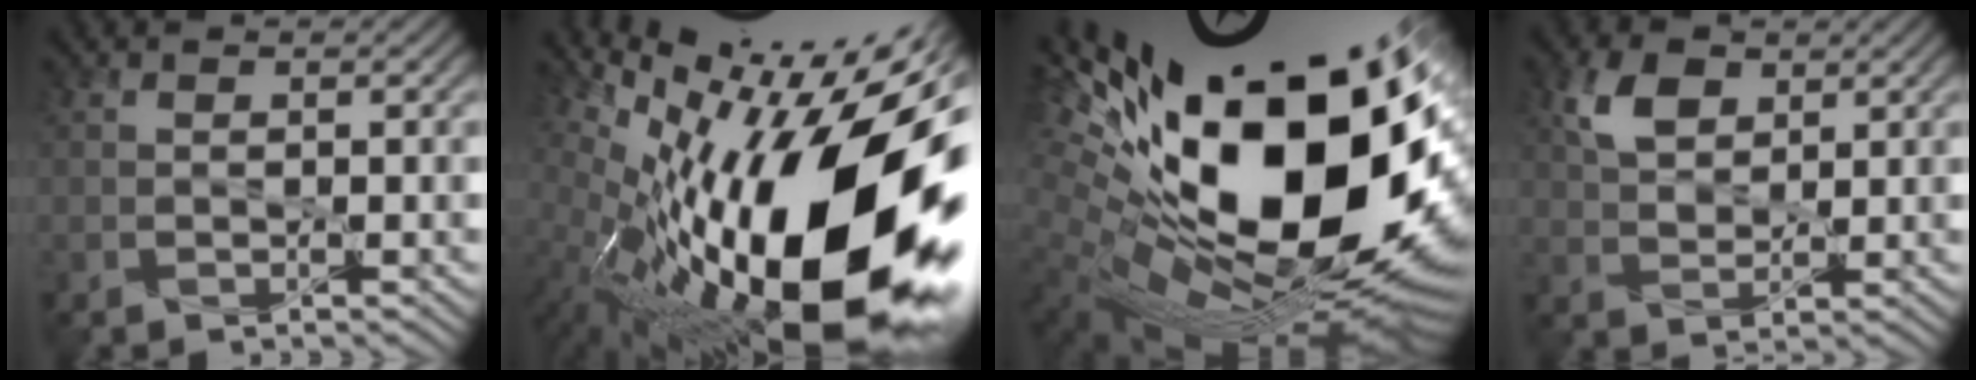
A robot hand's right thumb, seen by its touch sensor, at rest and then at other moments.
{"total": 22.5, "force": [-2.8, 8.7, 20.6], "torque": [-0.346, -0.039, -0.052]}
{"total": 23.3, "force": [3.4, 12.5, 19.4], "torque": [-0.385, -0.051, 0.075]}
{"total": 4.9, "force": [2.3, 3.0, 3.2], "torque": [-0.074, 0.005, 0.046]}